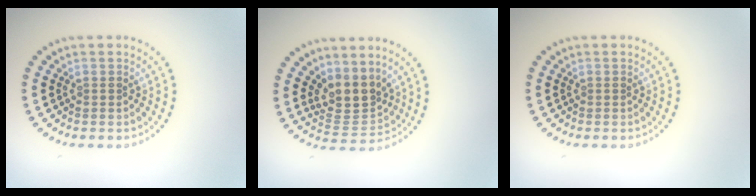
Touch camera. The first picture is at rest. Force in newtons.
{"total": 3.5, "press": 2.7, "slide": 2.2}
{"total": 0.0}